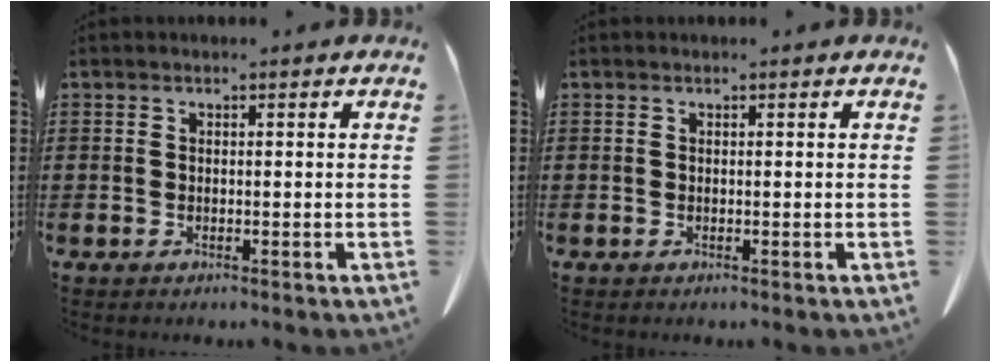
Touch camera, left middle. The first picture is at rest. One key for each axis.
{"total": 0.0}